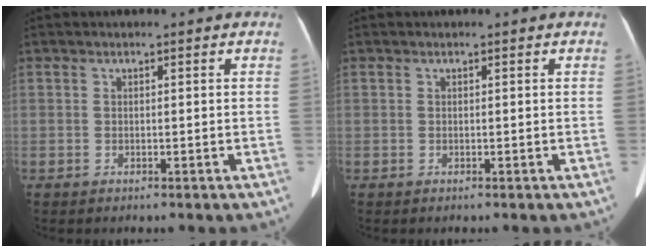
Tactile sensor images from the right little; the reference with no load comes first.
{"total": 0.0}